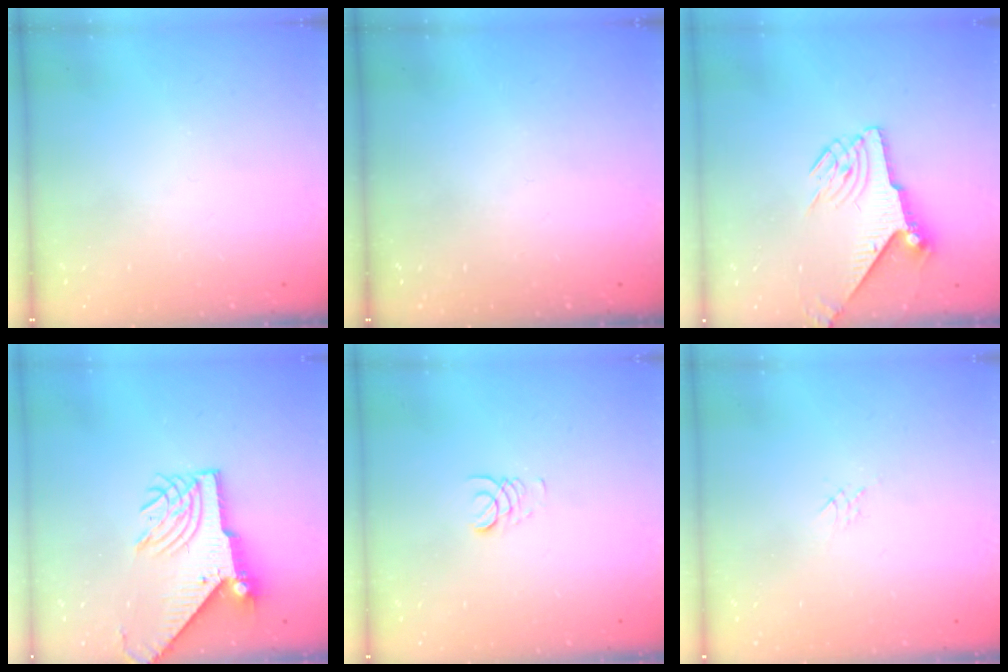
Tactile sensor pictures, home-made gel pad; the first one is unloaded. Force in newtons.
{"total": 0.0}
{"total": 7.4, "press": 7.4, "slide": 0.2}
{"total": 11.2, "press": 11.1, "slide": 1.3}
{"total": 3.4, "press": 3.4, "slide": 0.3}
{"total": 2.2, "press": 2.2, "slide": 0.4}